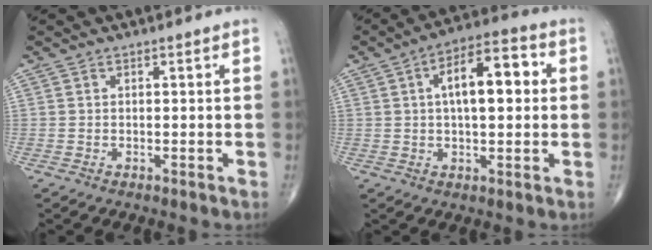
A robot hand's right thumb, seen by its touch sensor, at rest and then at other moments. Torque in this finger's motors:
{"motor_torque": [0.90, 3.56, 1.42, 0.39, 0.13]}